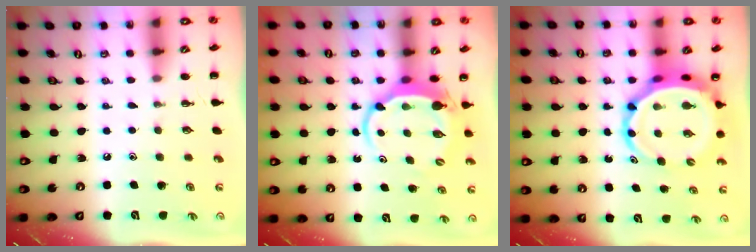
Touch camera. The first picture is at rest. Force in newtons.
{"total": 5.6, "press": 5.5, "slide": 1.0}
{"total": 8.9, "press": 8.5, "slide": 2.7}